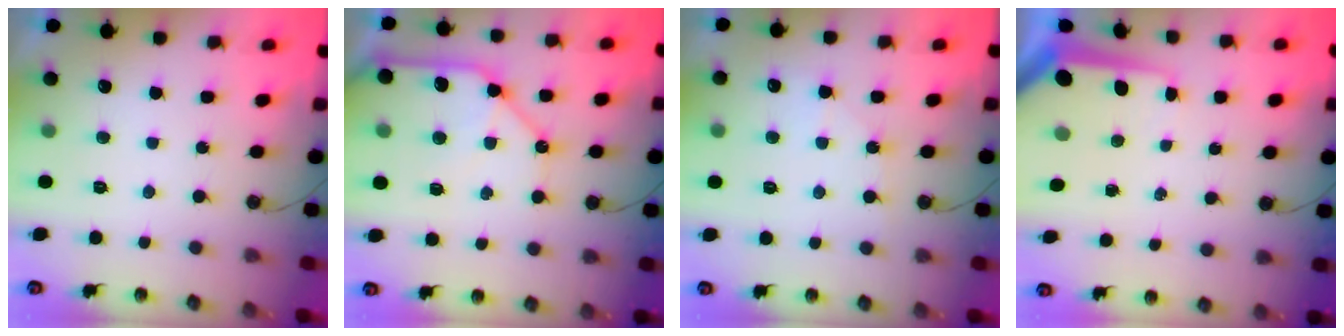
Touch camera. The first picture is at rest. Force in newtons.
{"total": 18.6, "press": 18.5, "slide": 2.6}
{"total": 5.4, "press": 5.4, "slide": 0.7}
{"total": 7.3, "press": 7.2, "slide": 0.8}